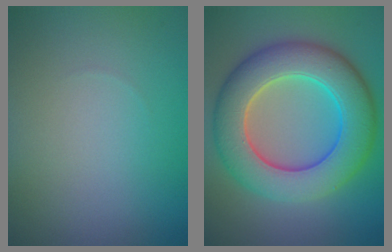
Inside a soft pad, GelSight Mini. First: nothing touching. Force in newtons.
{"total": 9.7, "press": 9.7, "slide": 0.1}